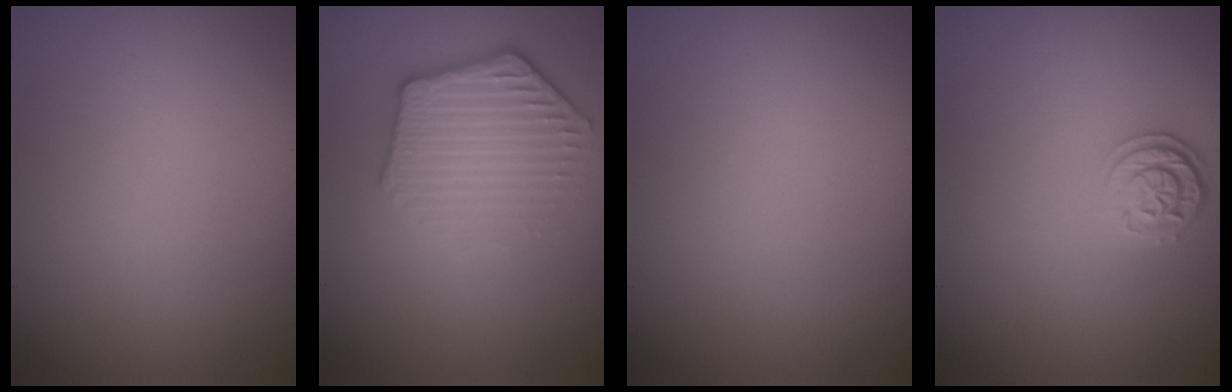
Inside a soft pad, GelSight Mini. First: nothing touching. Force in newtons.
{"total": 4.3, "press": 3.3, "slide": 2.8}
{"total": 0.0}
{"total": 2.4, "press": 2.1, "slide": 1.2}